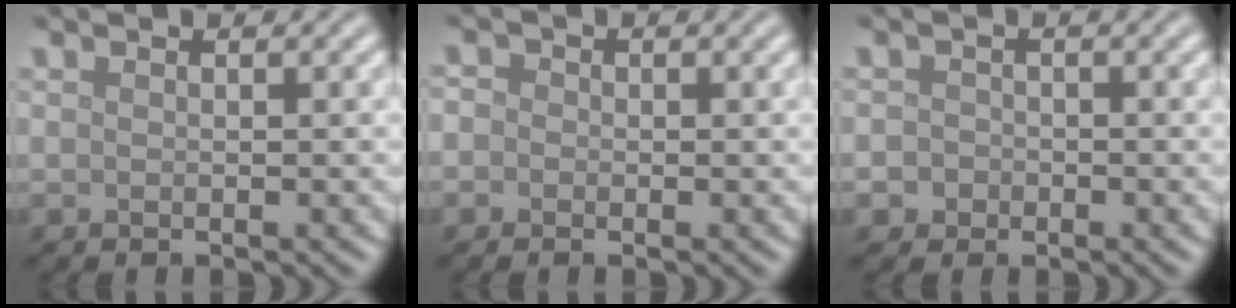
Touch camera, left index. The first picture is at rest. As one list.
[{"total": 1.6, "force": [0.1, 1.5, 0.6], "torque": [0.001, 0.004, -0.018]}, {"total": 2.2, "force": [-0.7, 2.0, 0.6], "torque": [0.006, 0.007, -0.026]}]